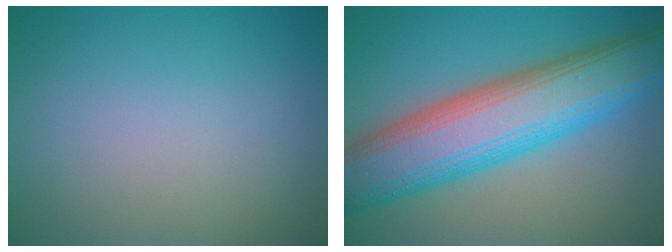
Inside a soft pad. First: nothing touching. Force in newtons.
{"total": 11.5, "press": 11.5, "slide": 0.3}